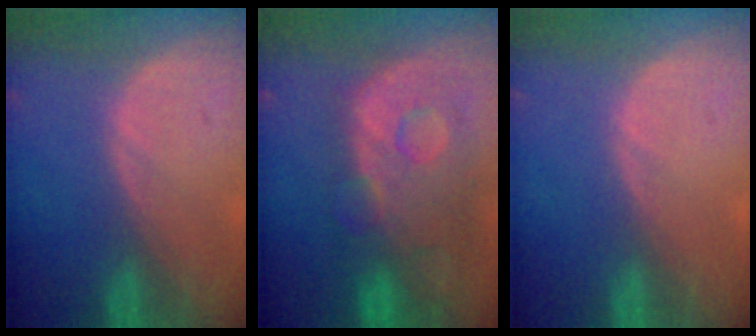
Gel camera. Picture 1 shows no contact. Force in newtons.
{"total": 12.4, "press": 10.2, "slide": 6.9}
{"total": 0.0}